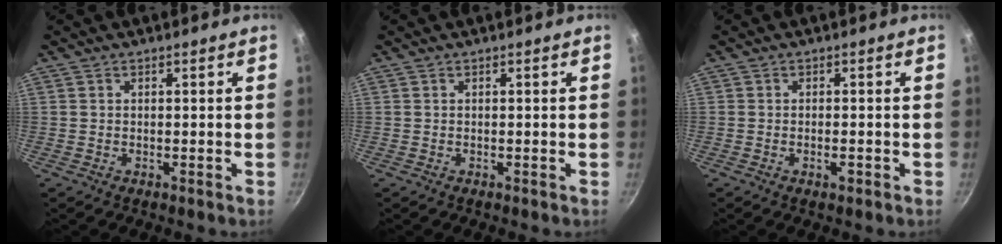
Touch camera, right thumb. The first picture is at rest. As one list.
[{"total": 0.0}, {"total": 1.7, "force": [-0.8, 0.6, 1.4], "torque": [-0.026, 0.002, -0.015]}]